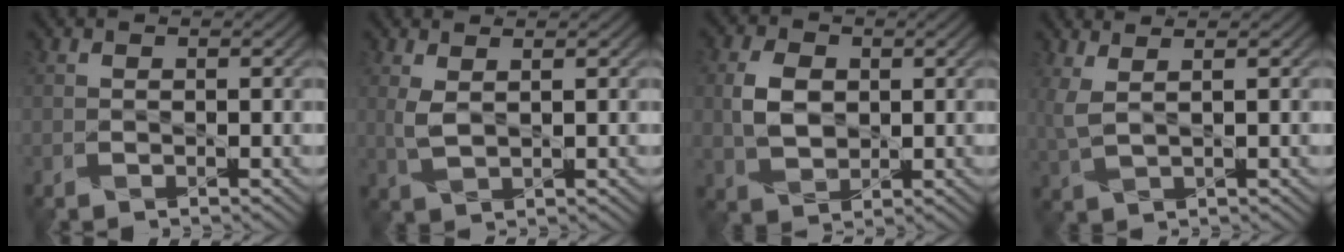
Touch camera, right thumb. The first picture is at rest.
{"total": 2.2, "force": [1.1, 0.7, 1.8], "torque": [-0.052, 0.002, 0.024]}
{"total": 5.1, "force": [0.6, 3.8, 3.4], "torque": [-0.081, 0.005, 0.010]}
{"total": 3.2, "force": [1.7, 0.9, 2.5], "torque": [-0.079, 0.007, 0.038]}